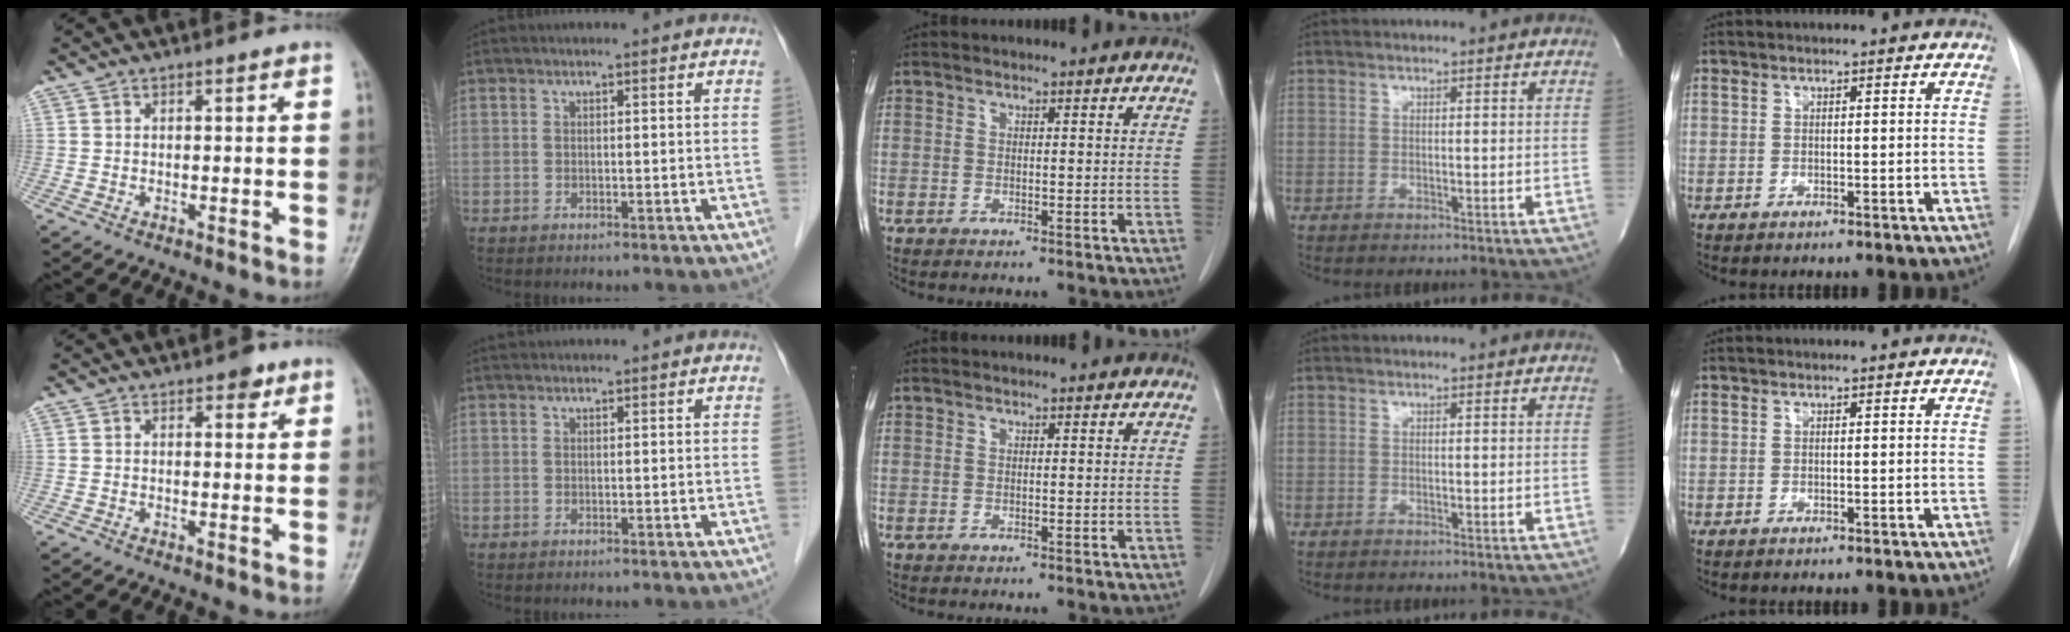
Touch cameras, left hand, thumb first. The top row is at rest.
{"thumb": {"total": 2.7, "force": [1.6, 1.5, 1.5], "torque": [-0.006, -0.005, 0.018]}, "index": {"total": 1.6, "force": [1.5, 0.2, 0.4], "torque": [-0.006, 0.028, 0.029]}}